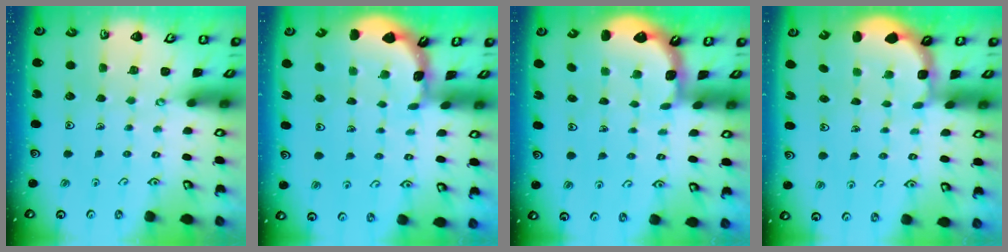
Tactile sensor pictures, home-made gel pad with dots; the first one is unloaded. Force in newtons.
{"total": 1.7, "press": 1.7, "slide": 0.1}
{"total": 1.4, "press": 1.3, "slide": 0.1}
{"total": 2.6, "press": 1.9, "slide": 1.7}